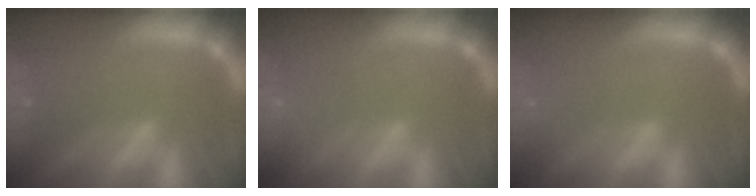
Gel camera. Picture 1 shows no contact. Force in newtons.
{"total": 4.0}
{"total": 1.9}